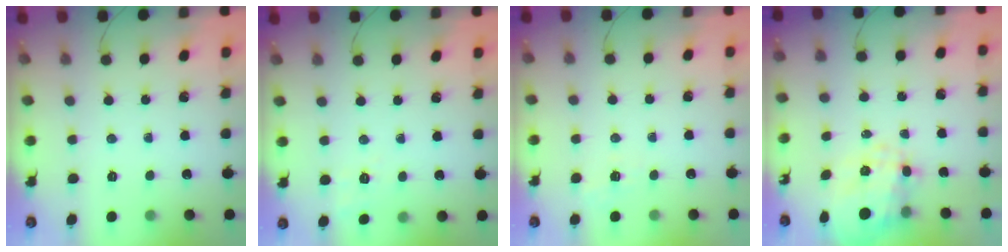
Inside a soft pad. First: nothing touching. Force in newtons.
{"total": 1.7, "press": 0.1, "slide": 1.7}
{"total": 1.4, "press": 0.2, "slide": 1.4}
{"total": 8.0, "press": 7.8, "slide": 1.9}